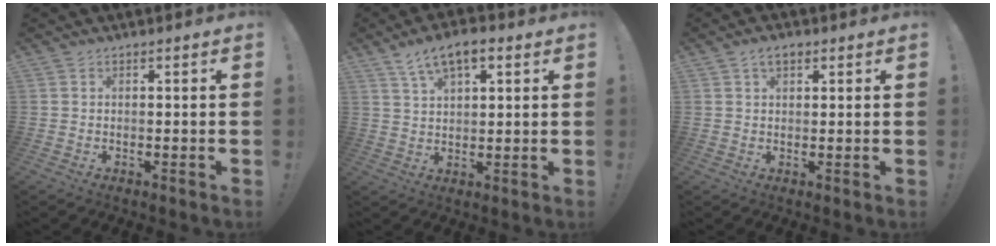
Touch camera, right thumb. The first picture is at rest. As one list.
[{"total": 8.4, "force": [4.6, 3.8, 5.8], "torque": [-0.090, -0.015, 0.085]}, {"total": 3.4, "force": [1.7, 1.9, 2.2], "torque": [-0.035, 0.002, 0.031]}]